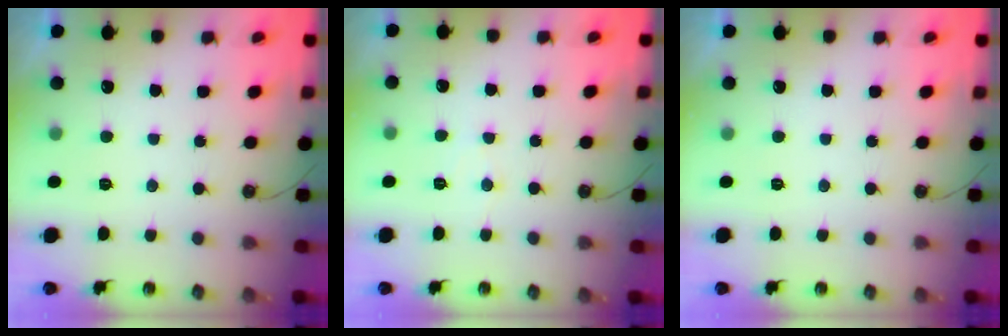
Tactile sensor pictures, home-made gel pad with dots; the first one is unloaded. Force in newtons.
{"total": 4.7, "press": 4.7, "slide": 0.6}
{"total": 0.0}